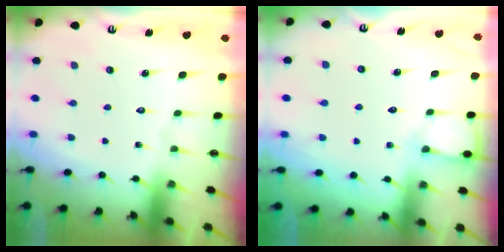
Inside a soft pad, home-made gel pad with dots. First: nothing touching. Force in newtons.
{"total": 5.6, "press": 5.6, "slide": 0.7}